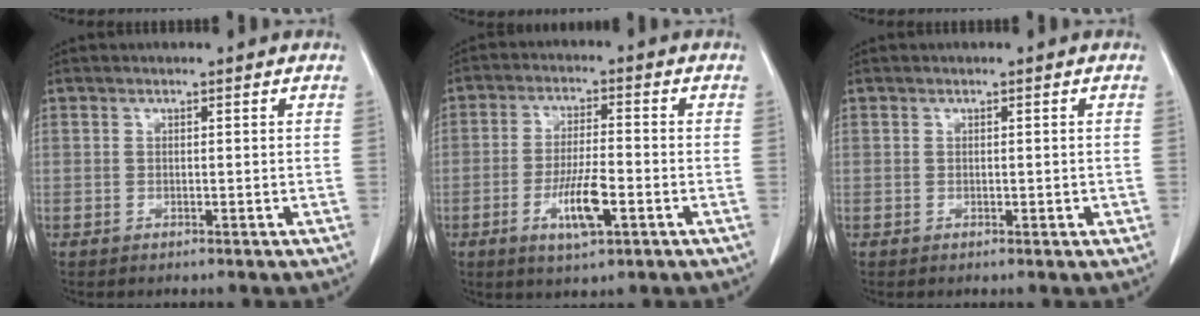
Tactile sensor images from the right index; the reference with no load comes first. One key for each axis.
{"total": 7.5, "fx": -2.8, "fy": 1.6, "fz": 6.7, "tx": -0.129, "ty": -0.005, "tz": -0.044}
{"total": 1.0, "fx": 0.0, "fy": 0.7, "fz": 0.7, "tx": -0.005, "ty": 0.002, "tz": 0.004}